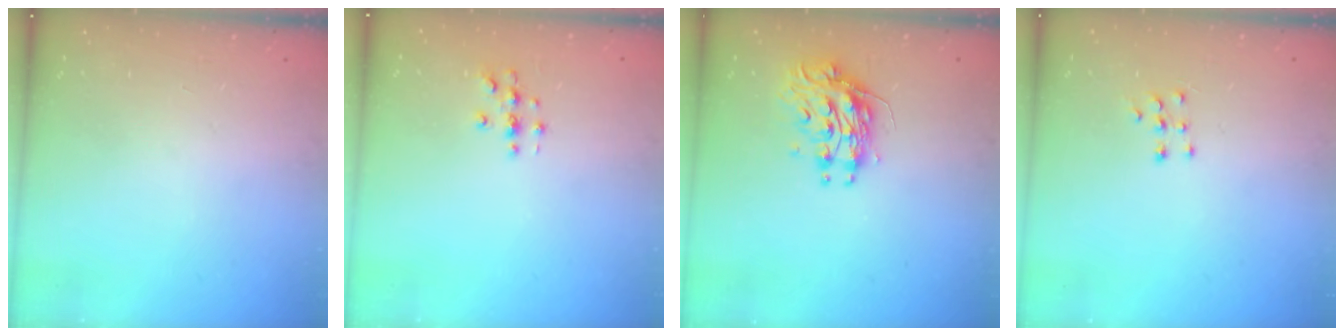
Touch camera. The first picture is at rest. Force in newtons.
{"total": 2.7, "press": 2.7, "slide": 0.3}
{"total": 10.1, "press": 10.0, "slide": 0.9}
{"total": 6.0, "press": 6.0, "slide": 0.4}